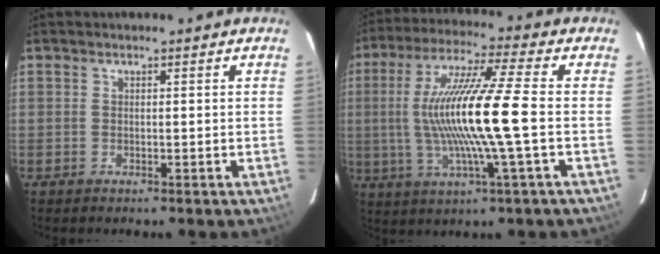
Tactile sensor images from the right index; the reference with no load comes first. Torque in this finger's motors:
{"motor_torque": [2.11, -0.03, 1.05, 0.21]}